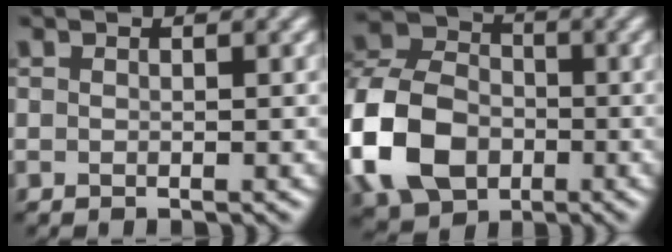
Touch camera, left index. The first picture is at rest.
{"total": 11.1, "force": [-3.0, 8.3, 6.7], "torque": [-0.152, -0.003, -0.075]}